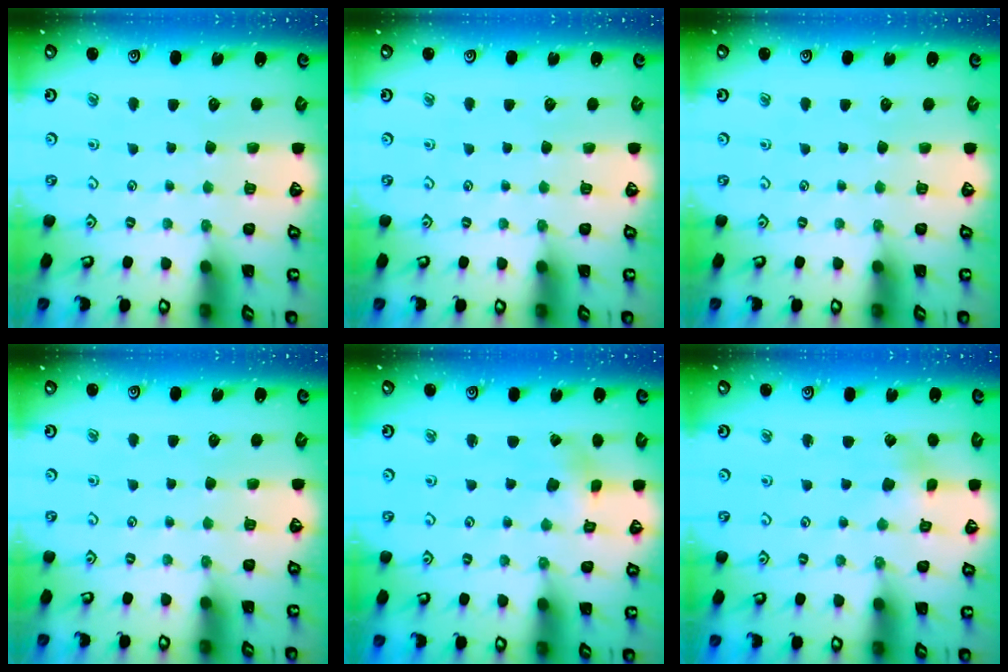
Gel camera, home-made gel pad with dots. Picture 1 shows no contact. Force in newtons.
{"total": 0.0}
{"total": 0.0}
{"total": 0.0}
{"total": 1.1, "press": 1.0, "slide": 0.4}
{"total": 2.9, "press": 2.9, "slide": 0.1}